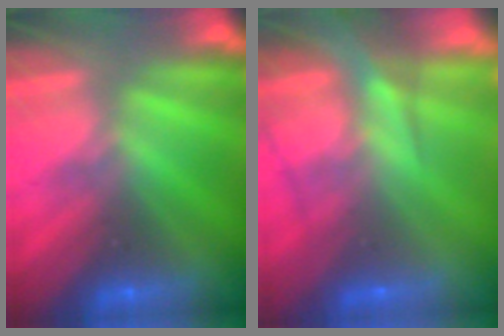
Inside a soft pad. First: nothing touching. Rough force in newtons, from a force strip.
{"total": 7.6}